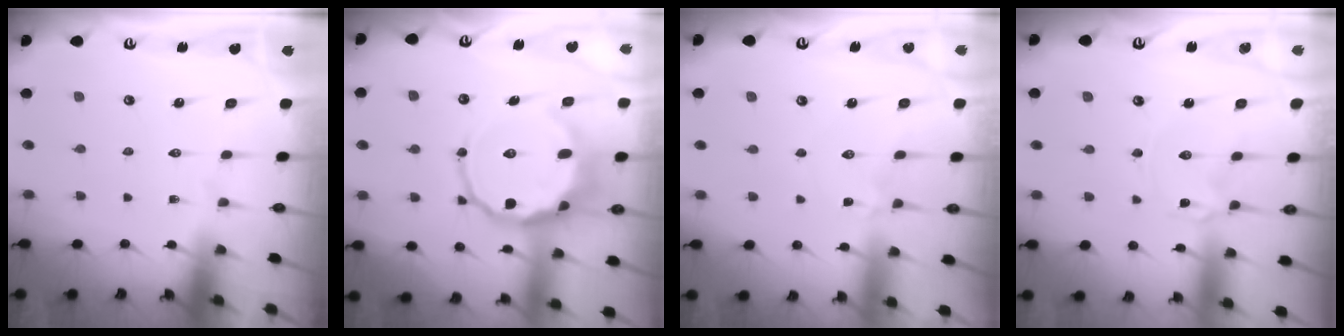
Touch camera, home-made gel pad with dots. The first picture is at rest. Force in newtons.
{"total": 13.8, "press": 13.5, "slide": 3.0}
{"total": 2.7, "press": 2.6, "slide": 0.5}
{"total": 0.5, "press": 0.5, "slide": 0.1}